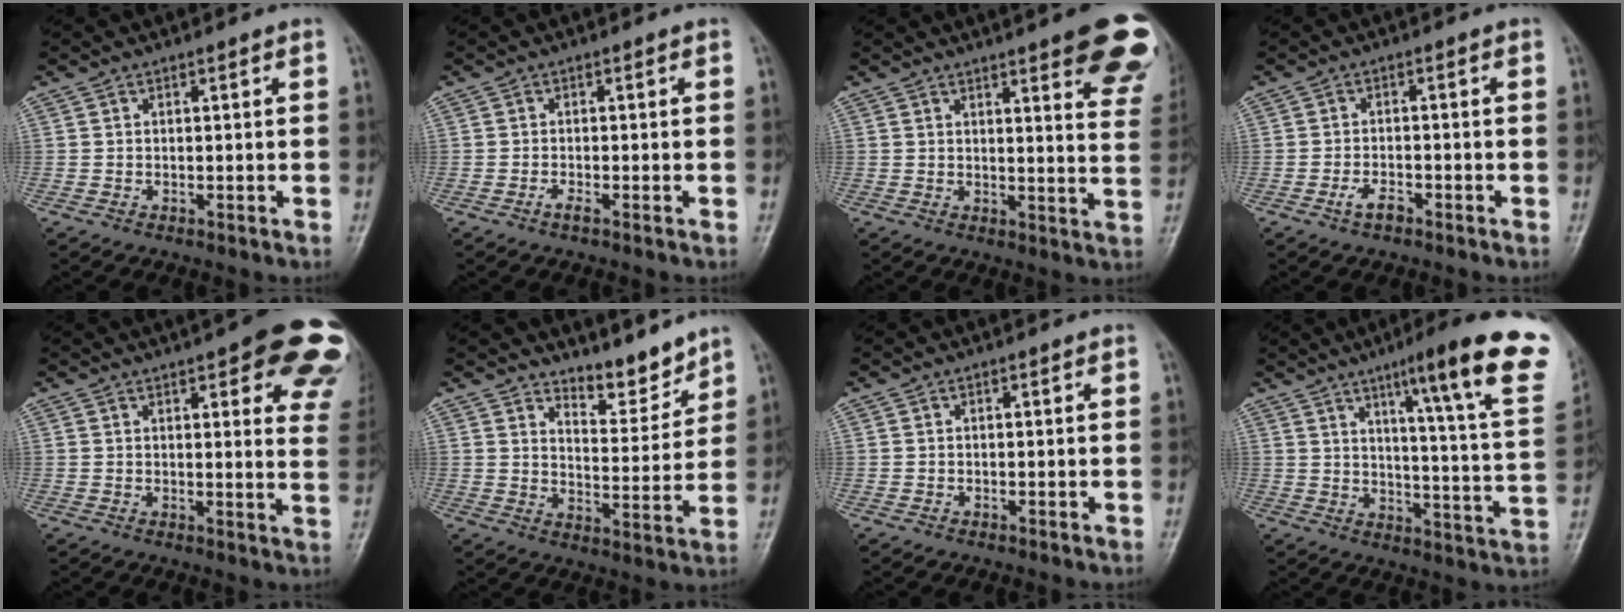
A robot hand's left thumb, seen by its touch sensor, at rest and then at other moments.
{"total": 1.3, "force": [-0.7, 0.2, 1.0], "torque": [-0.021, 0.002, -0.016]}
{"total": 15.7, "force": [9.8, 3.5, 11.8], "torque": [-0.116, -0.044, 0.102]}
{"total": 2.7, "force": [-1.8, 1.2, 1.7], "torque": [-0.035, 0.011, -0.034]}
{"total": 18.5, "force": [10.7, 5.9, 13.9], "torque": [-0.136, -0.027, 0.110]}
{"total": 7.0, "force": [6.4, 1.8, 2.1], "torque": [-0.011, -0.065, 0.111]}
{"total": 0.0}
{"total": 22.9, "force": [13.1, 2.6, 18.7], "torque": [-0.235, -0.050, 0.170]}